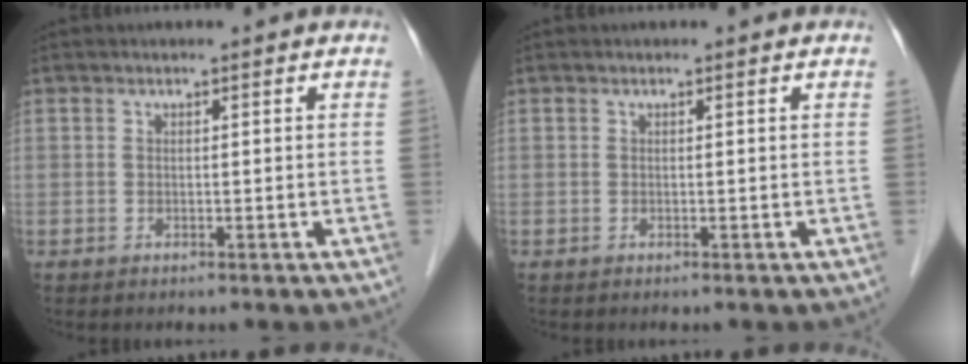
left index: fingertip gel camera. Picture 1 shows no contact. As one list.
[{"total": 0.0}]